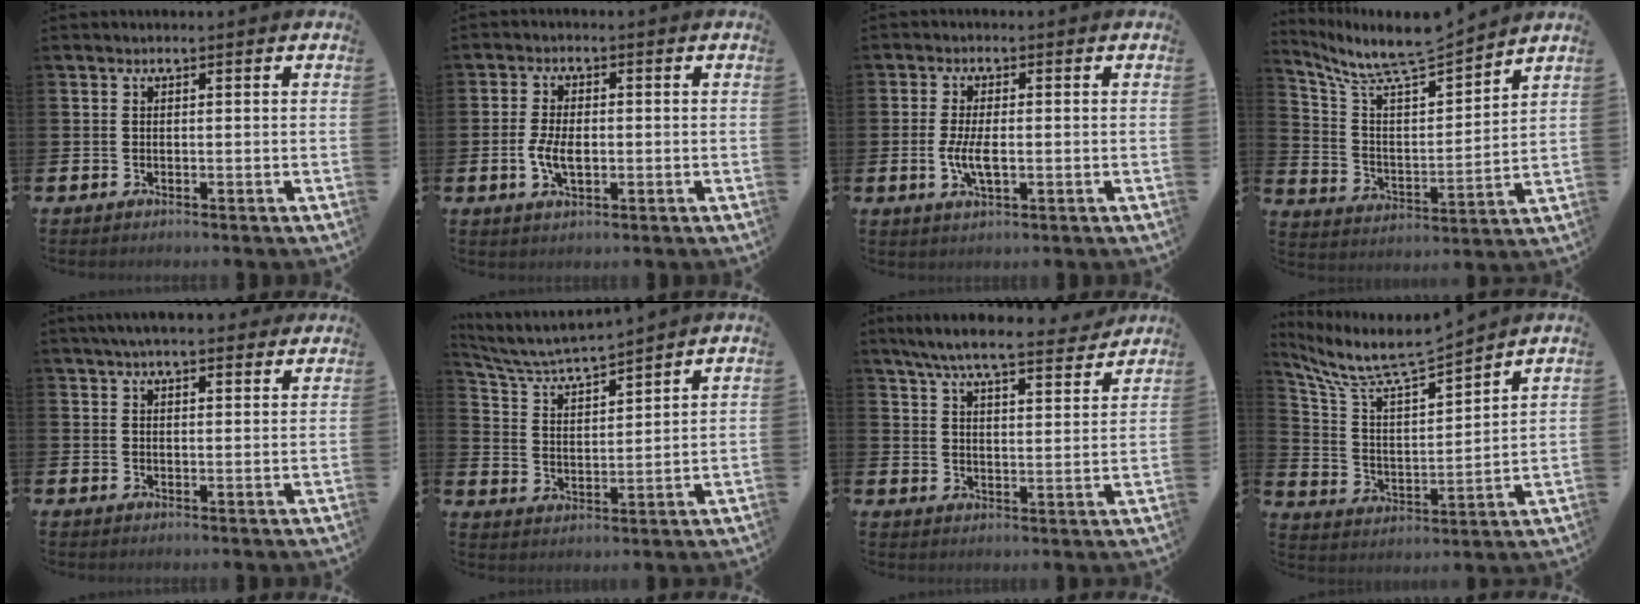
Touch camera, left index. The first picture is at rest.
{"total": 4.2, "force": [-0.6, 2.3, 3.4], "torque": [-0.058, -0.001, -0.015]}
{"total": 4.3, "force": [-0.5, 1.7, 3.9], "torque": [-0.073, 0.000, -0.012]}
{"total": 9.1, "force": [8.5, 1.1, 3.1], "torque": [-0.099, -0.065, 0.146]}
{"total": 4.6, "force": [4.2, 0.8, 1.7], "torque": [-0.038, -0.010, 0.076]}
{"total": 5.6, "force": [5.4, 0.5, 1.5], "torque": [-0.056, -0.043, 0.090]}
{"total": 7.8, "force": [7.1, 1.0, 3.0], "torque": [-0.070, -0.045, 0.121]}
{"total": 8.2, "force": [7.6, 1.0, 2.8], "torque": [-0.093, -0.059, 0.125]}